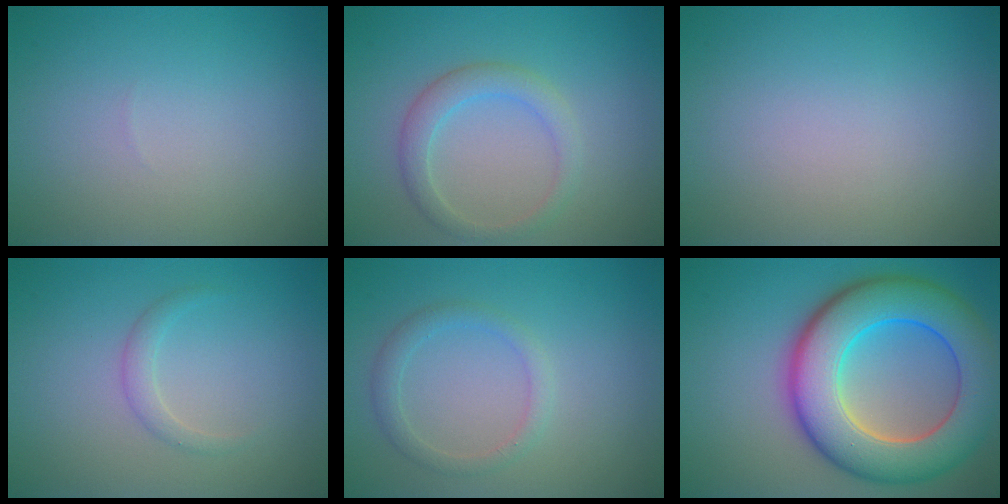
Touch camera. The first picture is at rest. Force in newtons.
{"total": 2.6, "press": 2.6, "slide": 0.3}
{"total": 0.0}
{"total": 1.2, "press": 1.2, "slide": 0.0}
{"total": 1.8, "press": 1.8, "slide": 0.2}
{"total": 11.3, "press": 11.3, "slide": 0.3}